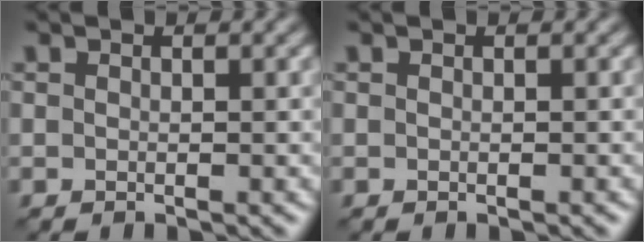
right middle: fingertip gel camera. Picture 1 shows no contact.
{"total": 0.0}